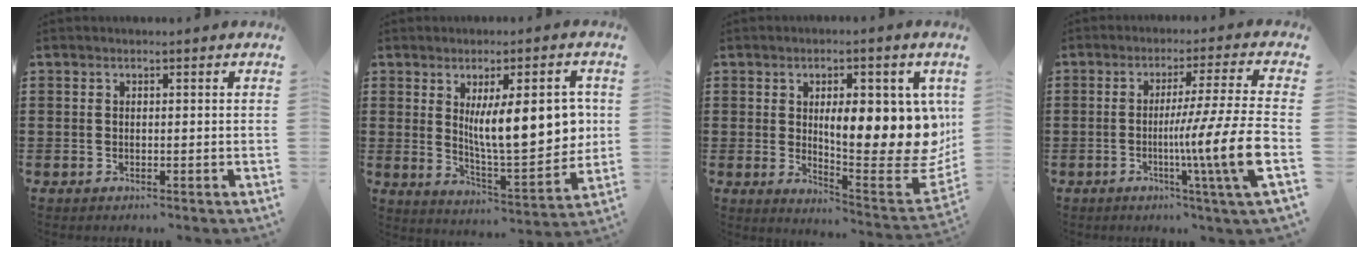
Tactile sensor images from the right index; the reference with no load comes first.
{"total": 13.2, "force": [2.4, 3.9, 12.4], "torque": [-0.184, -0.007, 0.037]}
{"total": 13.2, "force": [2.6, 4.8, 12.0], "torque": [-0.149, -0.025, 0.041]}
{"total": 12.8, "force": [-3.2, -0.9, 12.4], "torque": [-0.208, -0.021, -0.067]}